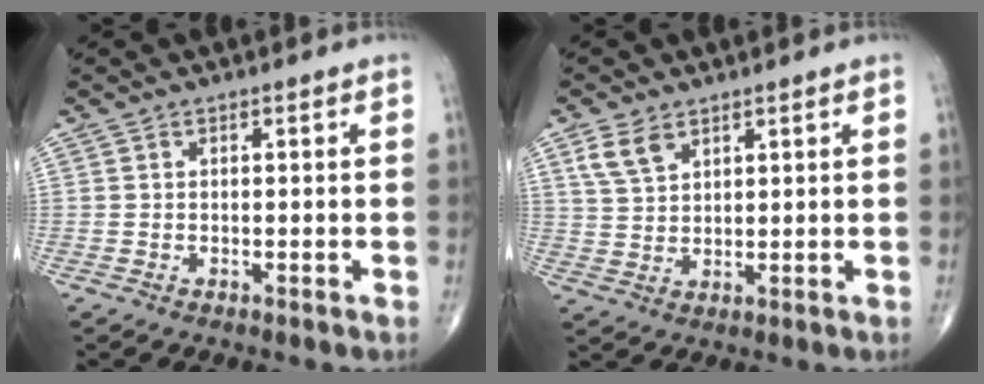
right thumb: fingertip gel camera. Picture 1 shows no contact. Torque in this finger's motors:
{"motor_torque": [-0.34, 0.46, 0.45, 0.29, 0.03]}